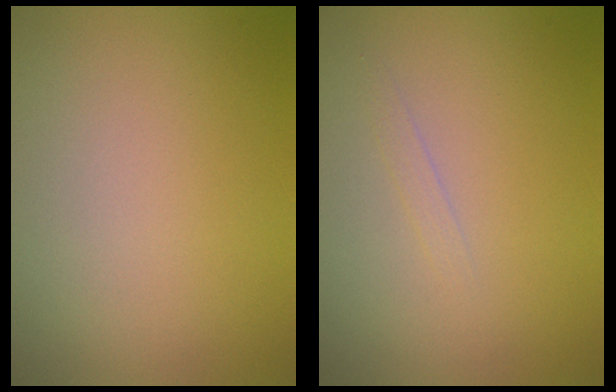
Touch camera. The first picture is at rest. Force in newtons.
{"total": 0.6, "press": 0.6, "slide": 0.0}